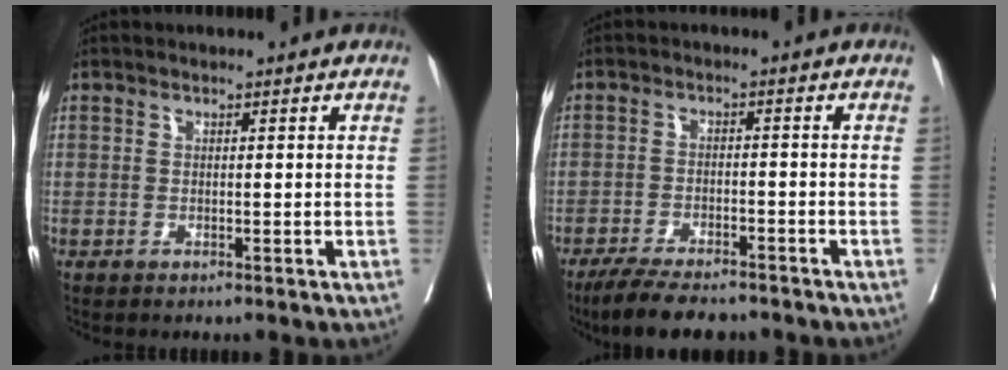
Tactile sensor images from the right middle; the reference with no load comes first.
{"total": 8.8, "force": [-7.6, 2.3, 4.0], "torque": [-0.062, -0.015, -0.122]}